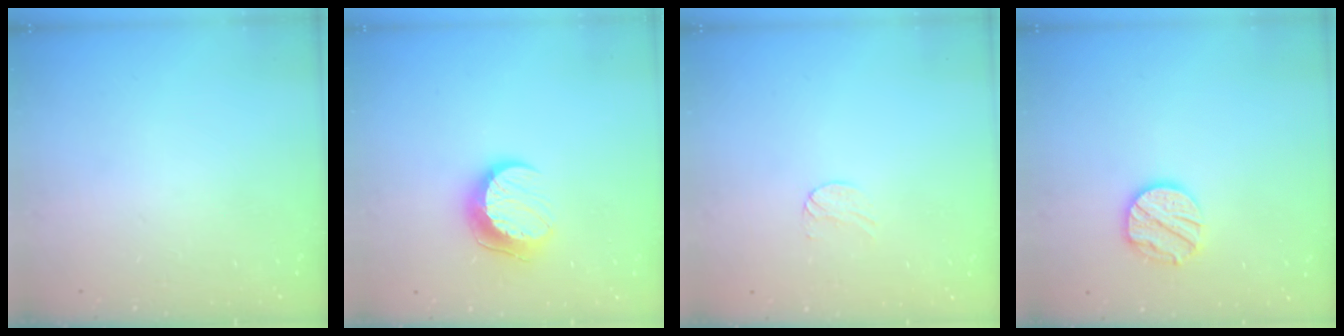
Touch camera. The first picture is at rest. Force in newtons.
{"total": 10.3, "press": 10.3, "slide": 0.3}
{"total": 5.7, "press": 5.7, "slide": 0.4}
{"total": 11.7, "press": 11.7, "slide": 1.0}